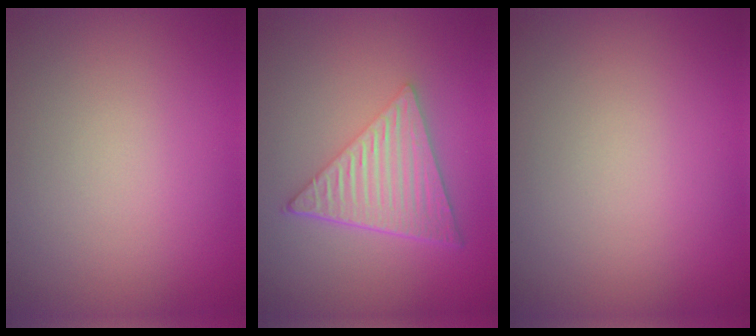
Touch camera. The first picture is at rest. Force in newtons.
{"total": 6.7, "press": 4.5, "slide": 5.0}
{"total": 0.0}